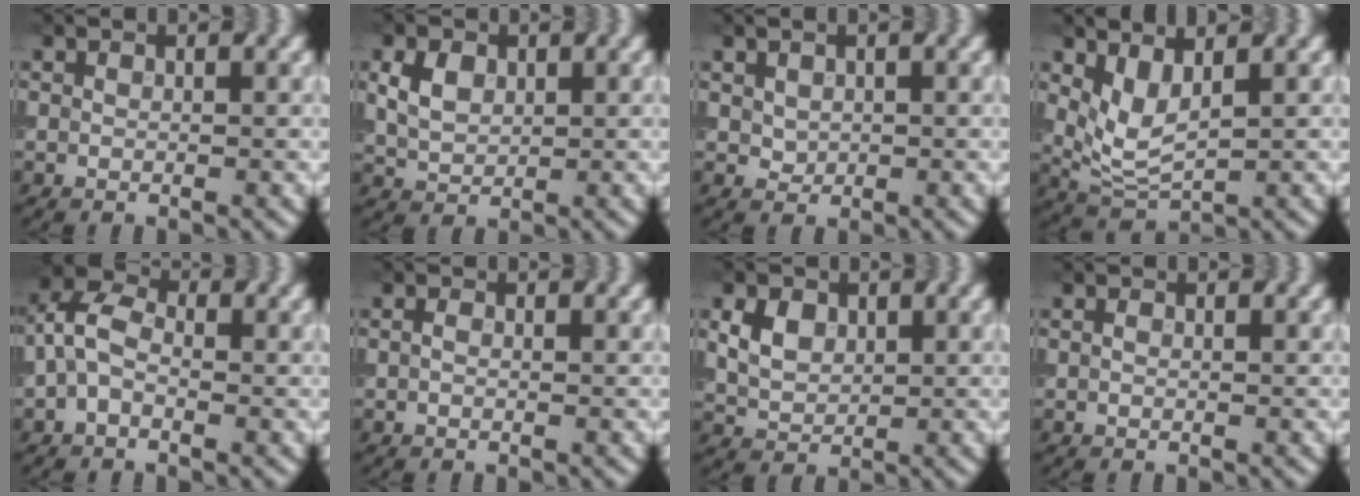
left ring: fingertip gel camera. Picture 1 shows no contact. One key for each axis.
{"total": 2.8, "fx": 0.8, "fy": 2.0, "fz": 1.9, "tx": -0.047, "ty": 0.007, "tz": 0.021}
{"total": 1.9, "fx": 0.7, "fy": 1.5, "fz": 0.9, "tx": -0.026, "ty": 0.007, "tz": 0.025}
{"total": 3.2, "fx": 1.2, "fy": 1.5, "fz": 2.6, "tx": -0.062, "ty": 0.000, "tz": 0.034}
{"total": 3.5, "fx": -0.9, "fy": 2.1, "fz": 2.7, "tx": -0.054, "ty": 0.020, "tz": -0.022}
{"total": 1.3, "fx": 0.2, "fy": 0.8, "fz": 0.9, "tx": -0.004, "ty": 0.008, "tz": -0.012}
{"total": 3.3, "fx": 1.0, "fy": 2.3, "fz": 2.1, "tx": -0.047, "ty": 0.005, "tz": 0.020}
{"total": 0.8, "fx": 0.3, "fy": 0.5, "fz": 0.6, "tx": -0.001, "ty": 0.005, "tz": -0.011}